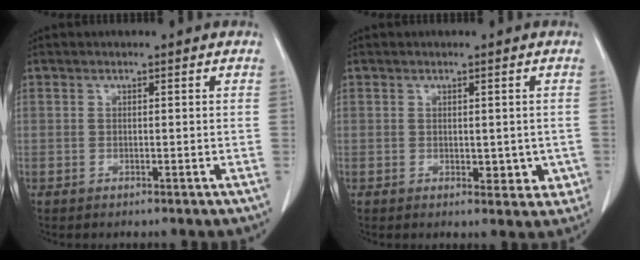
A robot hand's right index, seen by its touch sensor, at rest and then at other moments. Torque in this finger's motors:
{"motor_torque": [0.10, 0.23, 0.10, 0.05]}